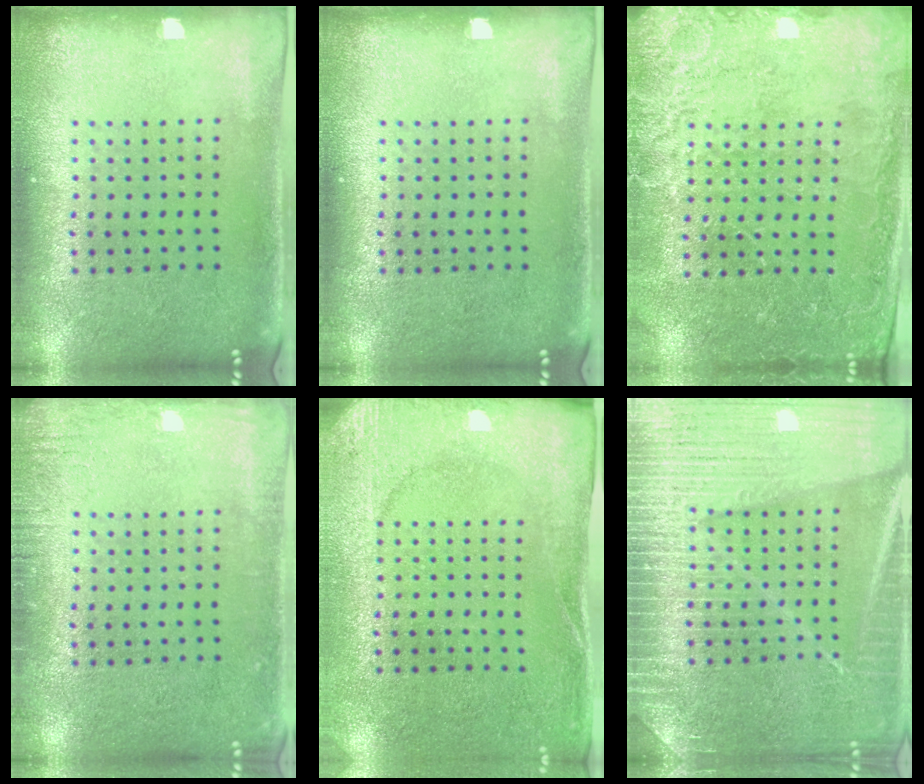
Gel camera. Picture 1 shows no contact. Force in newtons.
{"total": 0.0}
{"total": 2.8, "press": 2.8, "slide": 0.2}
{"total": 1.8, "press": 1.8, "slide": 0.2}
{"total": 2.6, "press": 2.4, "slide": 0.9}
{"total": 6.7, "press": 6.7, "slide": 1.0}